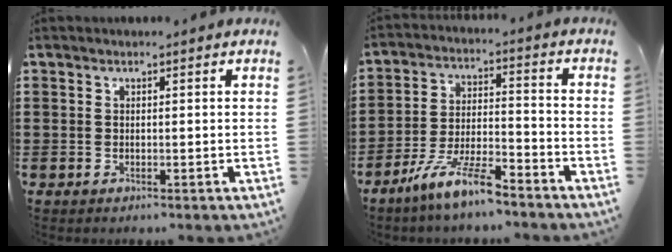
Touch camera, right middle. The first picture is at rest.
{"total": 8.9, "force": [-7.3, 1.1, 4.9], "torque": [-0.106, 0.001, -0.144]}